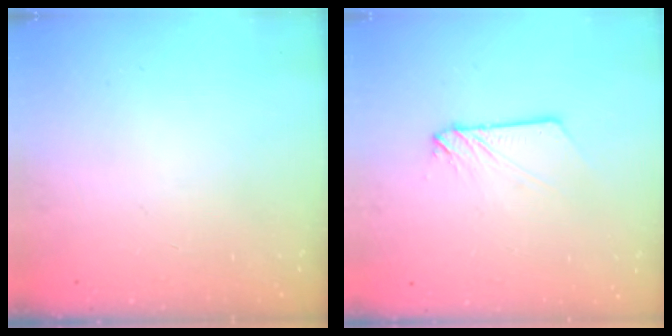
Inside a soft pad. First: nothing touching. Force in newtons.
{"total": 2.9, "press": 2.9, "slide": 0.3}